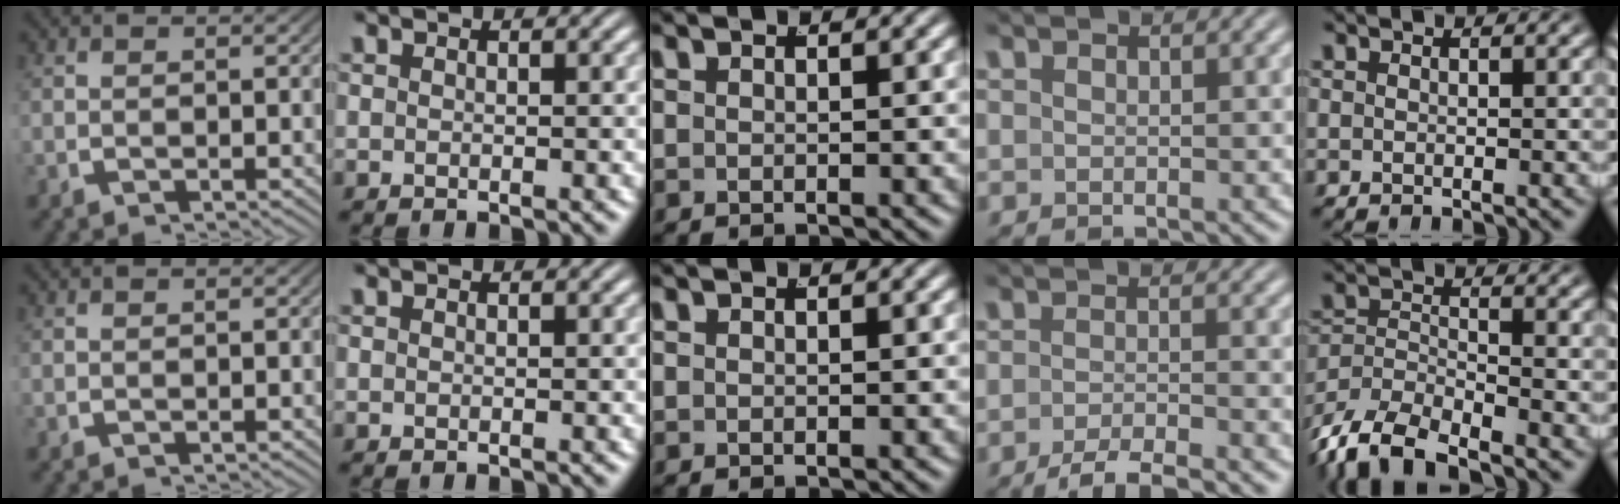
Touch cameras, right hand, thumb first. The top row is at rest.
{"ring": {"total": 4.0, "force": [-3.6, 0.4, 1.7], "torque": [-0.029, -0.006, -0.058]}, "little": {"total": 8.2, "force": [-5.3, 5.0, 3.8], "torque": [-0.092, -0.034, -0.080]}}